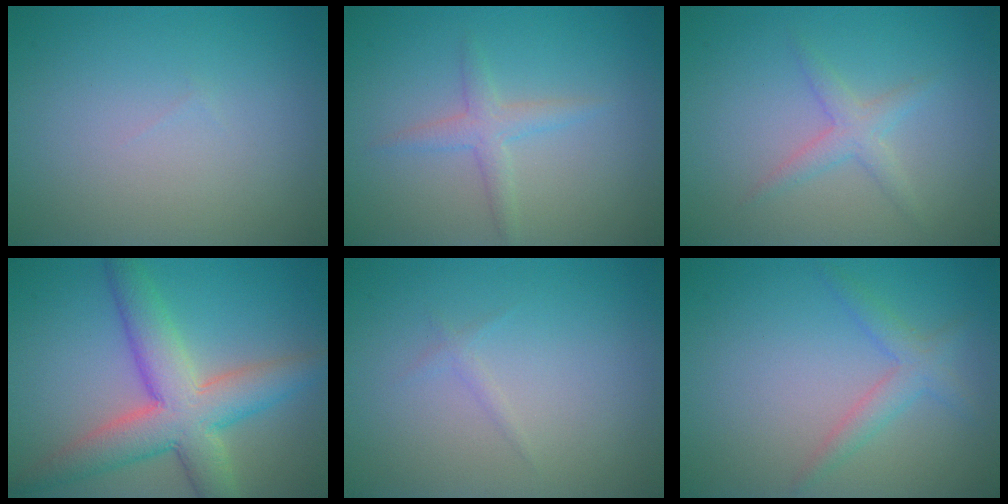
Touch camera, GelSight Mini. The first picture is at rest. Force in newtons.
{"total": 2.0, "press": 2.0, "slide": 0.1}
{"total": 2.0, "press": 2.0, "slide": 0.1}
{"total": 7.8, "press": 7.8, "slide": 0.3}
{"total": 1.2, "press": 1.2, "slide": 0.2}
{"total": 2.2, "press": 2.2, "slide": 0.1}